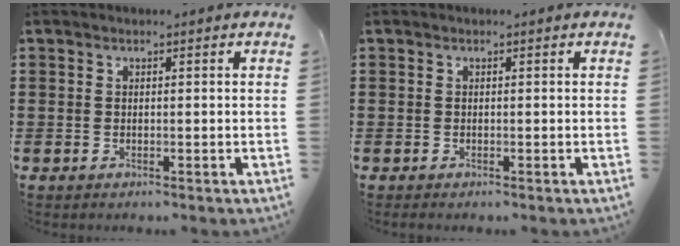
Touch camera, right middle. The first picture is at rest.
{"total": 0.0}